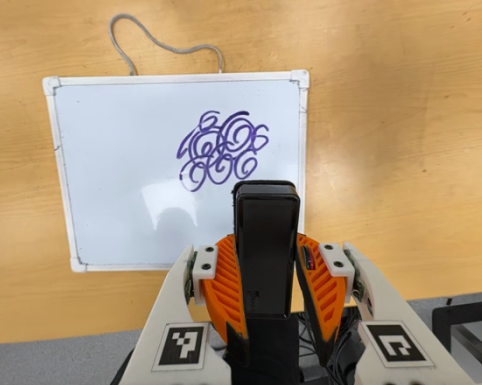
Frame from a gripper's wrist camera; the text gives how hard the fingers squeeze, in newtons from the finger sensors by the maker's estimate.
{"total": 6.2, "left": 4.2, "right": 8.2}